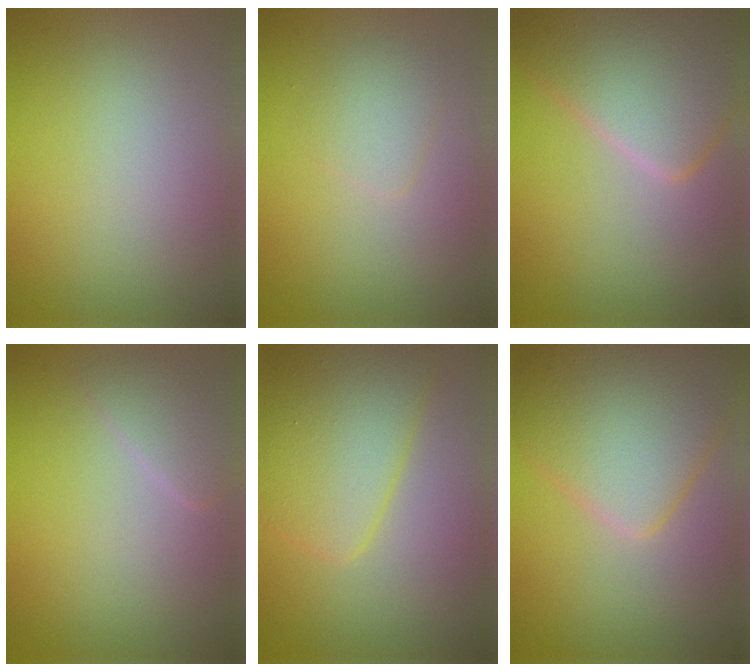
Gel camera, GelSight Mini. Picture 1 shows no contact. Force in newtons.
{"total": 1.8, "press": 1.8, "slide": 0.0}
{"total": 7.6, "press": 7.6, "slide": 0.3}
{"total": 2.0, "press": 2.0, "slide": 0.1}
{"total": 5.8, "press": 5.8, "slide": 0.2}
{"total": 7.5, "press": 7.5, "slide": 0.1}